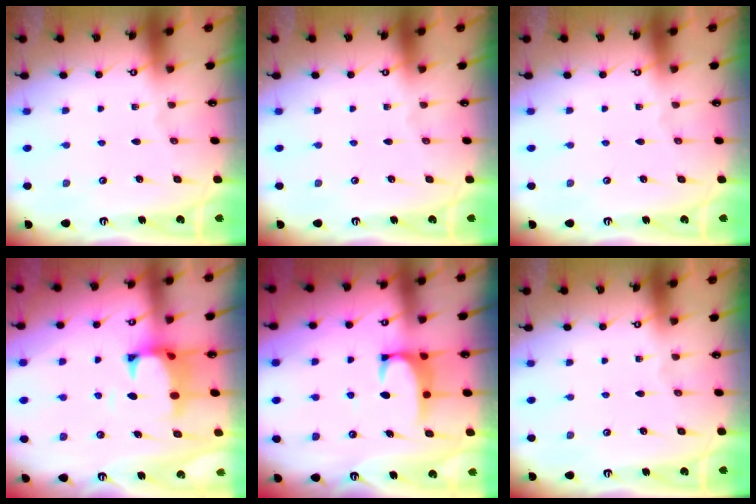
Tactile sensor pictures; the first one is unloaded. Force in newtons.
{"total": 0.0}
{"total": 0.0}
{"total": 1.2, "press": 0.6, "slide": 1.1}
{"total": 2.7, "press": 2.6, "slide": 0.7}
{"total": 0.0}